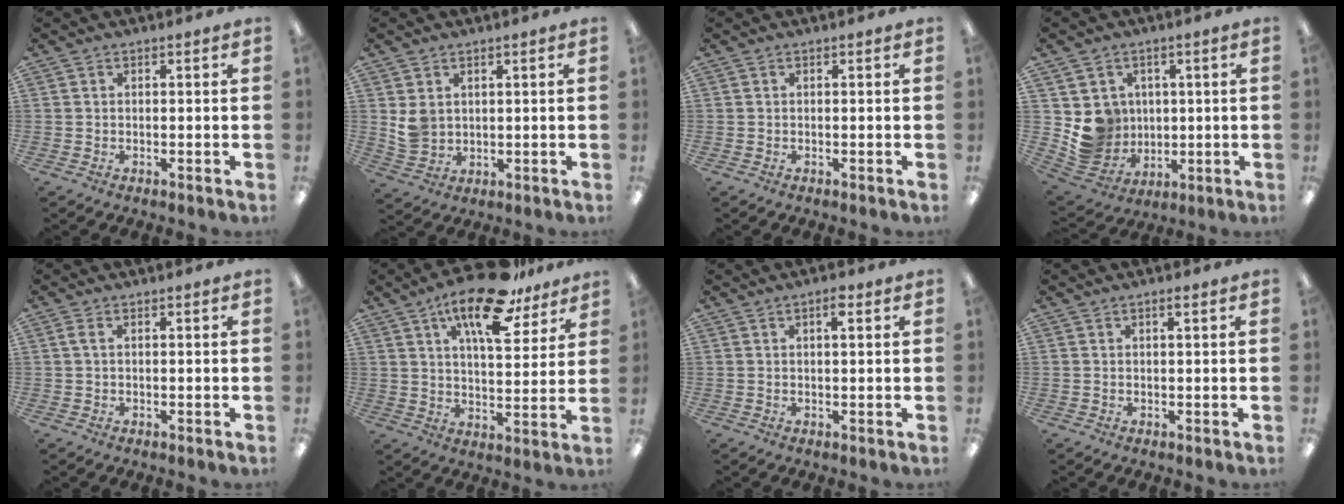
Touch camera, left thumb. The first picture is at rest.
{"total": 4.6, "force": [2.1, 3.8, 1.7], "torque": [-0.032, -0.002, 0.042]}
{"total": 0.0}
{"total": 8.8, "force": [1.8, 8.5, 1.2], "torque": [-0.046, -0.015, 0.047]}
{"total": 1.7, "force": [0.4, 0.8, 1.5], "torque": [-0.032, 0.006, 0.005]}
{"total": 15.9, "force": [10.7, 5.8, 10.3], "torque": [-0.162, -0.049, 0.176]}
{"total": 2.6, "force": [1.4, 0.7, 2.0], "torque": [-0.028, -0.001, 0.019]}
{"total": 1.3, "force": [0.7, 0.2, 1.1], "torque": [-0.023, 0.003, 0.011]}